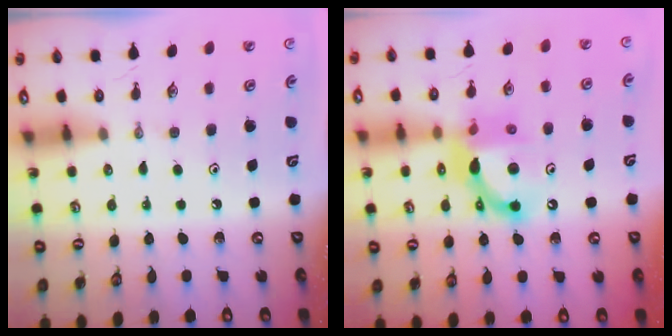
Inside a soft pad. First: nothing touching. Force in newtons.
{"total": 11.7, "press": 11.7, "slide": 1.0}